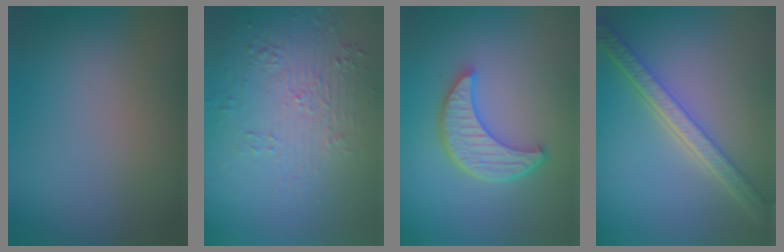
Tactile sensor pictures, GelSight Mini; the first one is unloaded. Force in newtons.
{"total": 4.4, "press": 3.4, "slide": 2.8}
{"total": 4.9, "press": 3.9, "slide": 2.9}
{"total": 5.3, "press": 4.2, "slide": 3.3}